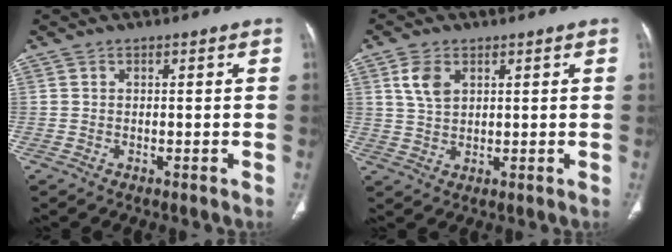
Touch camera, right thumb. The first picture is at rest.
{"total": 4.8, "force": [2.1, 3.0, 3.2], "torque": [-0.054, -0.004, 0.046]}